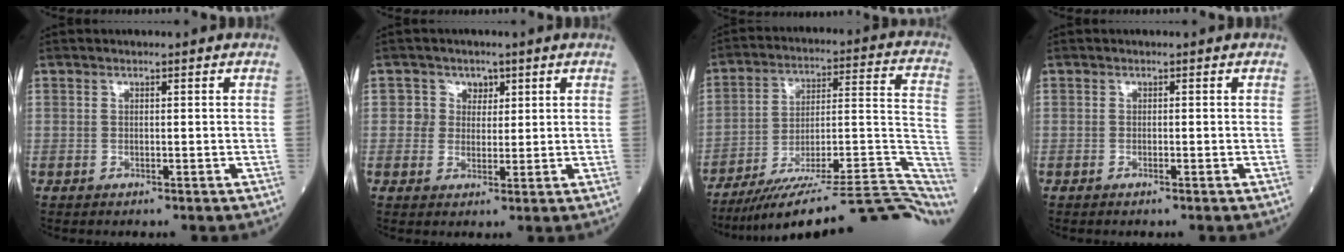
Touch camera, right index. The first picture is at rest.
{"total": 3.4, "force": [1.3, 3.1, 0.1], "torque": [0.010, 0.004, 0.016]}
{"total": 26.6, "force": [-21.9, 3.0, 14.9], "torque": [-0.117, 0.018, -0.310]}
{"total": 0.0}